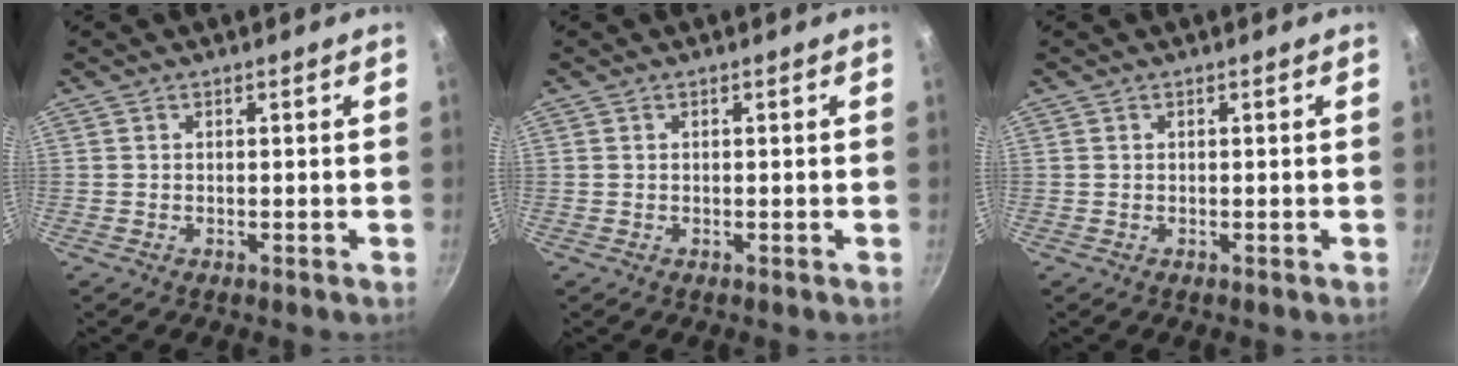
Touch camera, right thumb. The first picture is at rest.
{"total": 0.0}
{"total": 0.0}